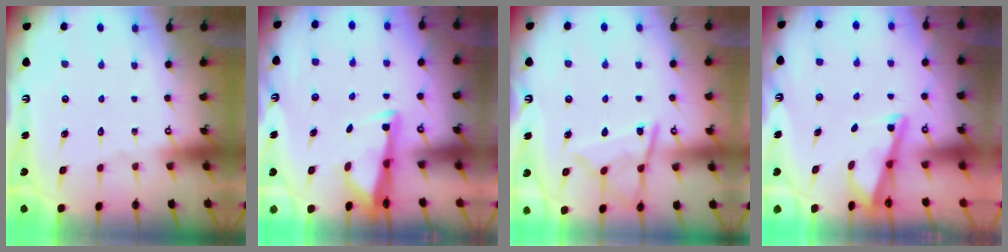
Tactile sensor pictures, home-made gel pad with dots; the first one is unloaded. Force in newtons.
{"total": 3.3, "press": 3.2, "slide": 0.9}
{"total": 11.1, "press": 11.1, "slide": 1.2}
{"total": 2.9, "press": 2.9, "slide": 0.4}